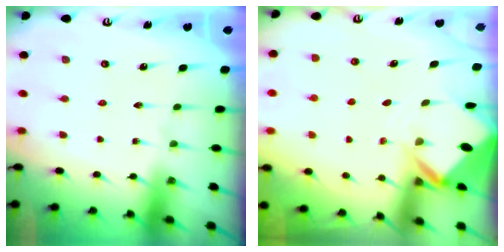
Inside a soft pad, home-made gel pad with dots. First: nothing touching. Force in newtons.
{"total": 3.5, "press": 3.5, "slide": 0.2}